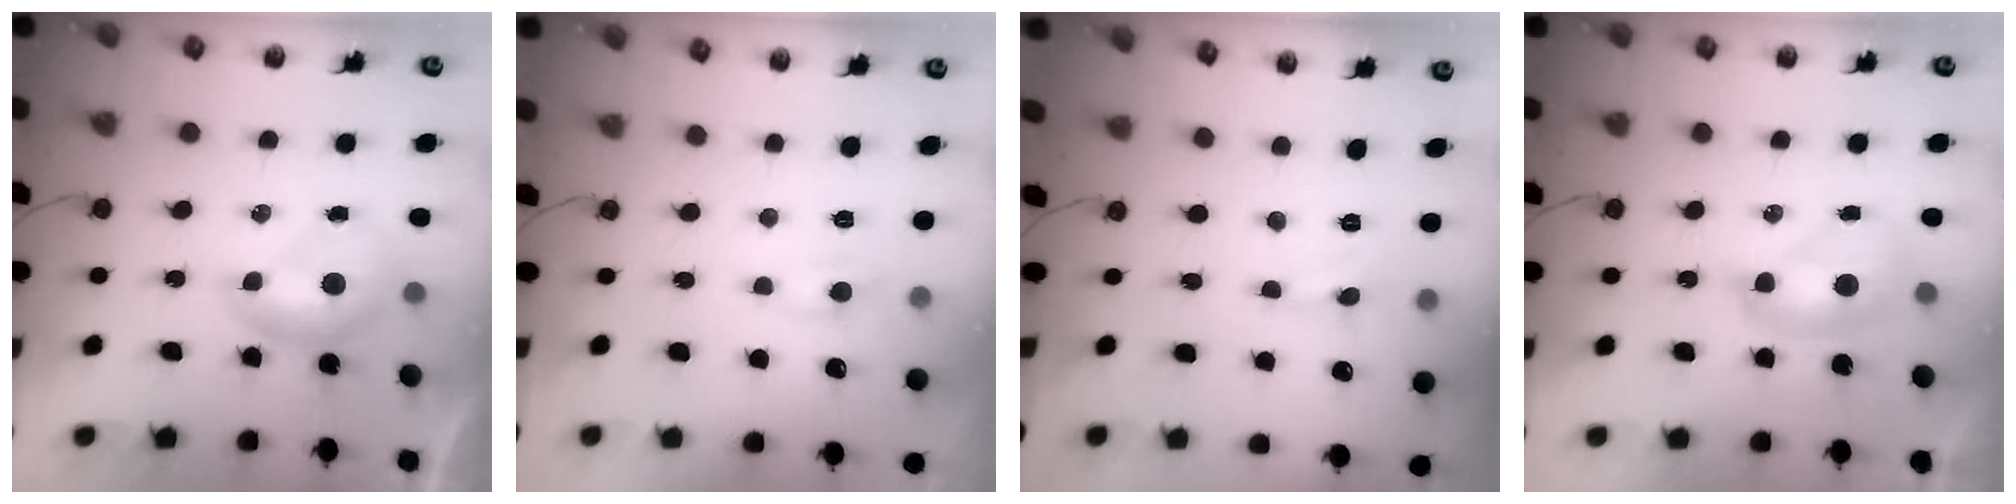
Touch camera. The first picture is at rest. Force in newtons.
{"total": 0.7, "press": 0.3, "slide": 0.6}
{"total": 0.6, "press": 0.5, "slide": 0.2}
{"total": 2.1, "press": 2.1, "slide": 0.2}